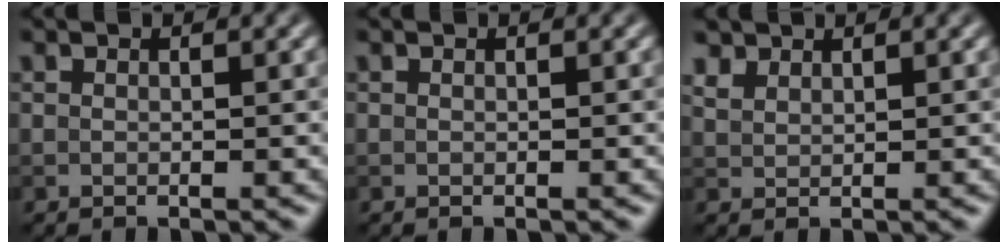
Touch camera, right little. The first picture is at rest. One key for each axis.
{"total": 0.0}
{"total": 1.9, "fx": 1.7, "fy": 0.8, "fz": 0.4, "tx": -0.016, "ty": 0.005, "tz": 0.040}